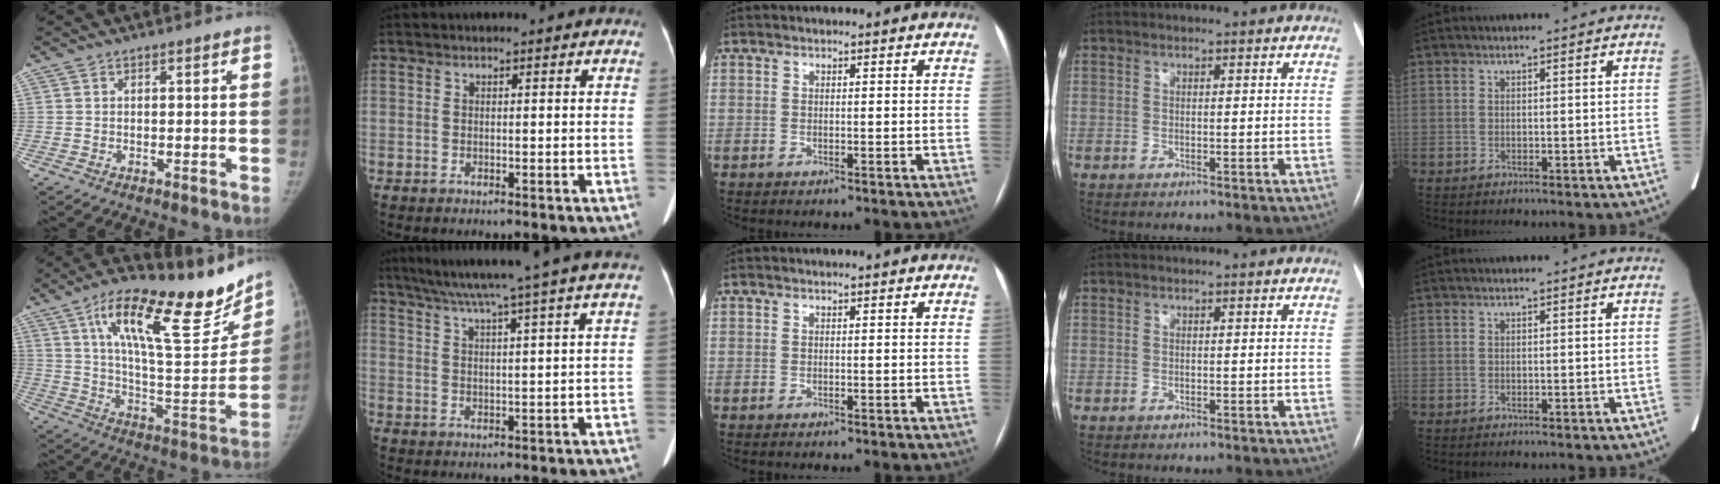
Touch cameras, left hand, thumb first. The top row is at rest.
{"thumb": {"total": 26.1, "force": [17.2, 7.8, 17.9], "torque": [-0.233, -0.069, 0.280]}, "index": {"total": 16.1, "force": [13.4, -2.3, 8.7], "torque": [-0.148, 0.002, 0.179]}}